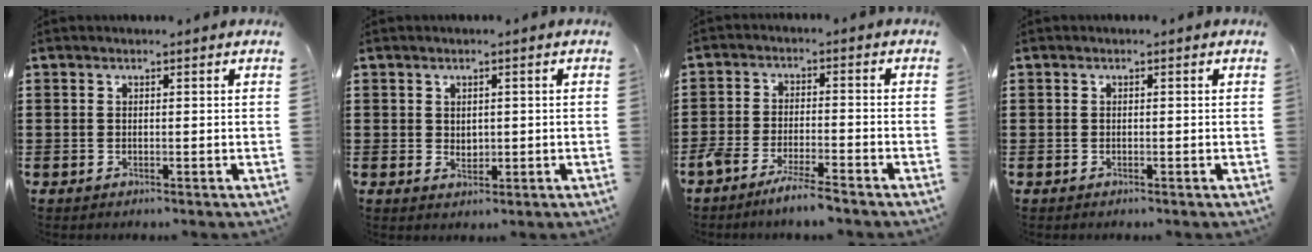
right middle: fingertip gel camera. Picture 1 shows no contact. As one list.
[{"total": 1.5, "force": [0.8, 1.1, 0.6], "torque": [-0.006, 0.002, 0.013]}, {"total": 4.7, "force": [-4.2, 0.0, 2.1], "torque": [-0.049, -0.010, -0.082]}, {"total": 0.0}]